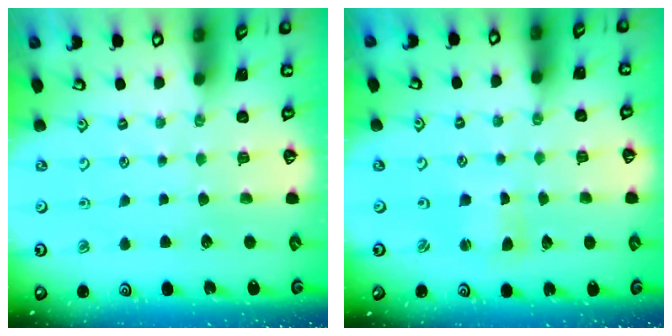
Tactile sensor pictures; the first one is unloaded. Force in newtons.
{"total": 1.7, "press": 1.6, "slide": 0.4}